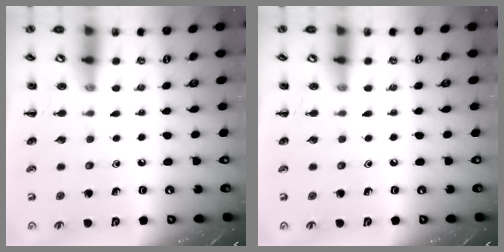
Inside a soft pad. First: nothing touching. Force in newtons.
{"total": 0.0}